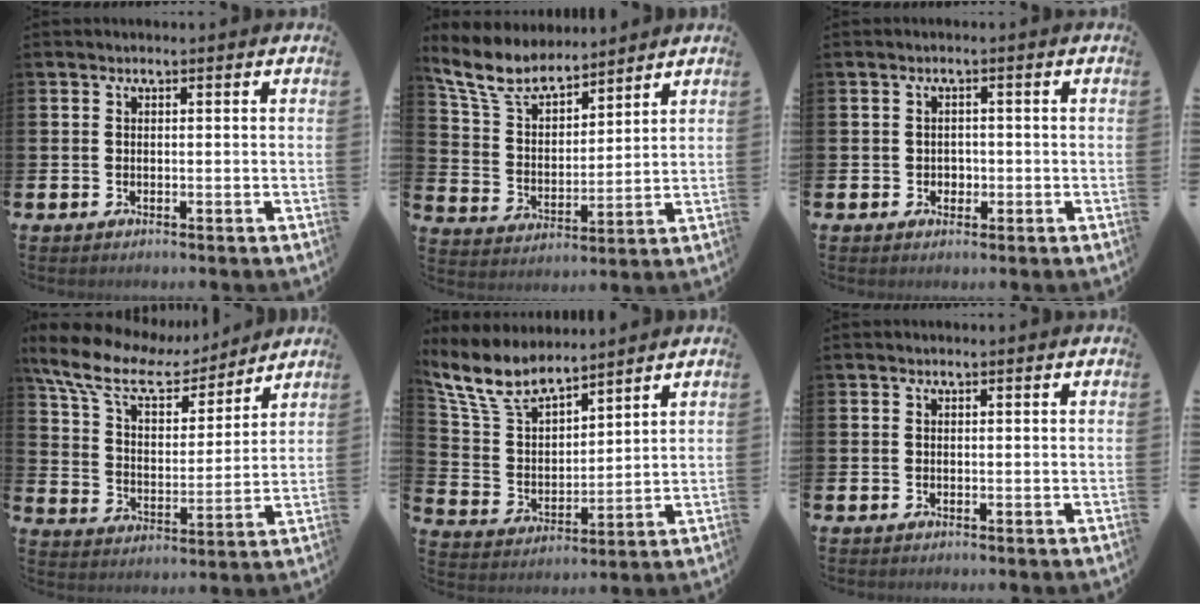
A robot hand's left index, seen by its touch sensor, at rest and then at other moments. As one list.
[{"total": 8.4, "force": [7.5, 2.7, 2.8], "torque": [-0.093, -0.037, 0.135]}, {"total": 1.4, "force": [-0.1, 1.3, 0.4], "torque": [0.001, 0.002, -0.008]}, {"total": 10.4, "force": [8.3, 4.3, 4.5], "torque": [-0.121, -0.048, 0.144]}, {"total": 8.9, "force": [7.9, 2.8, 3.0], "torque": [-0.098, -0.038, 0.146]}, {"total": 0.0}]